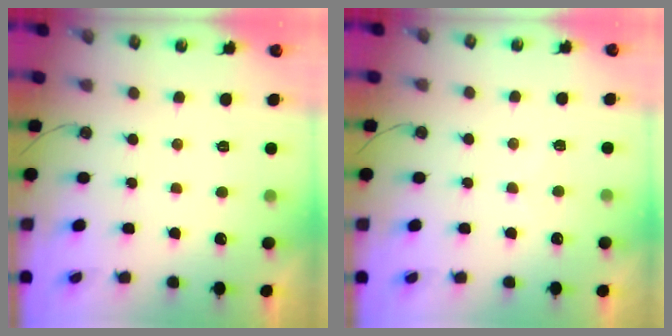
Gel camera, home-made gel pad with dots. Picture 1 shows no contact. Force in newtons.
{"total": 4.6, "press": 4.6, "slide": 0.4}